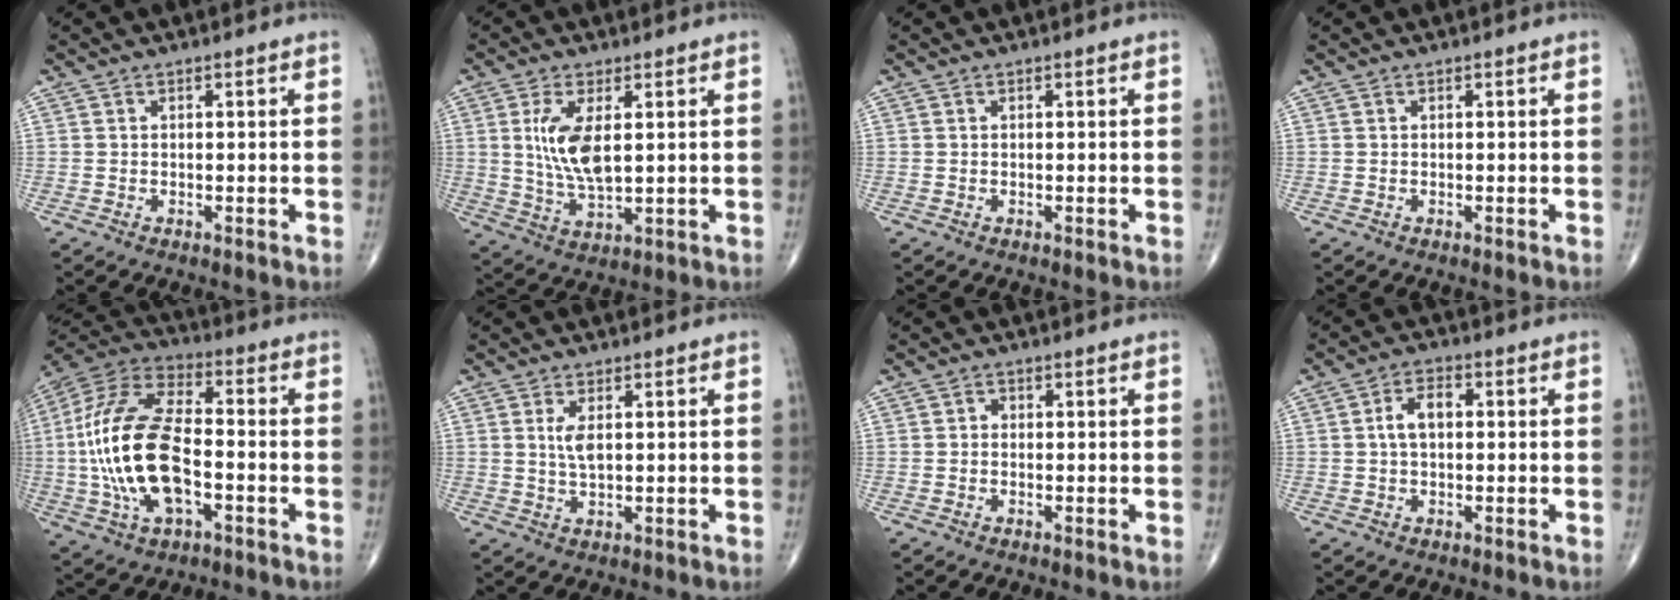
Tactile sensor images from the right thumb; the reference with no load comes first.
{"total": 9.0, "force": [1.9, 3.7, 8.0], "torque": [-0.162, -0.017, 0.044]}
{"total": 0.0}
{"total": 0.0}
{"total": 21.3, "force": [-3.0, 10.4, 18.3], "torque": [-0.390, 0.023, -0.054]}
{"total": 3.2, "force": [0.8, 1.2, 2.9], "torque": [-0.059, -0.005, 0.020]}
{"total": 0.7, "force": [-0.1, 0.6, 0.4], "torque": [0.001, 0.003, -0.007]}
{"total": 4.6, "force": [0.4, 2.6, 3.8], "torque": [-0.071, 0.016, 0.002]}